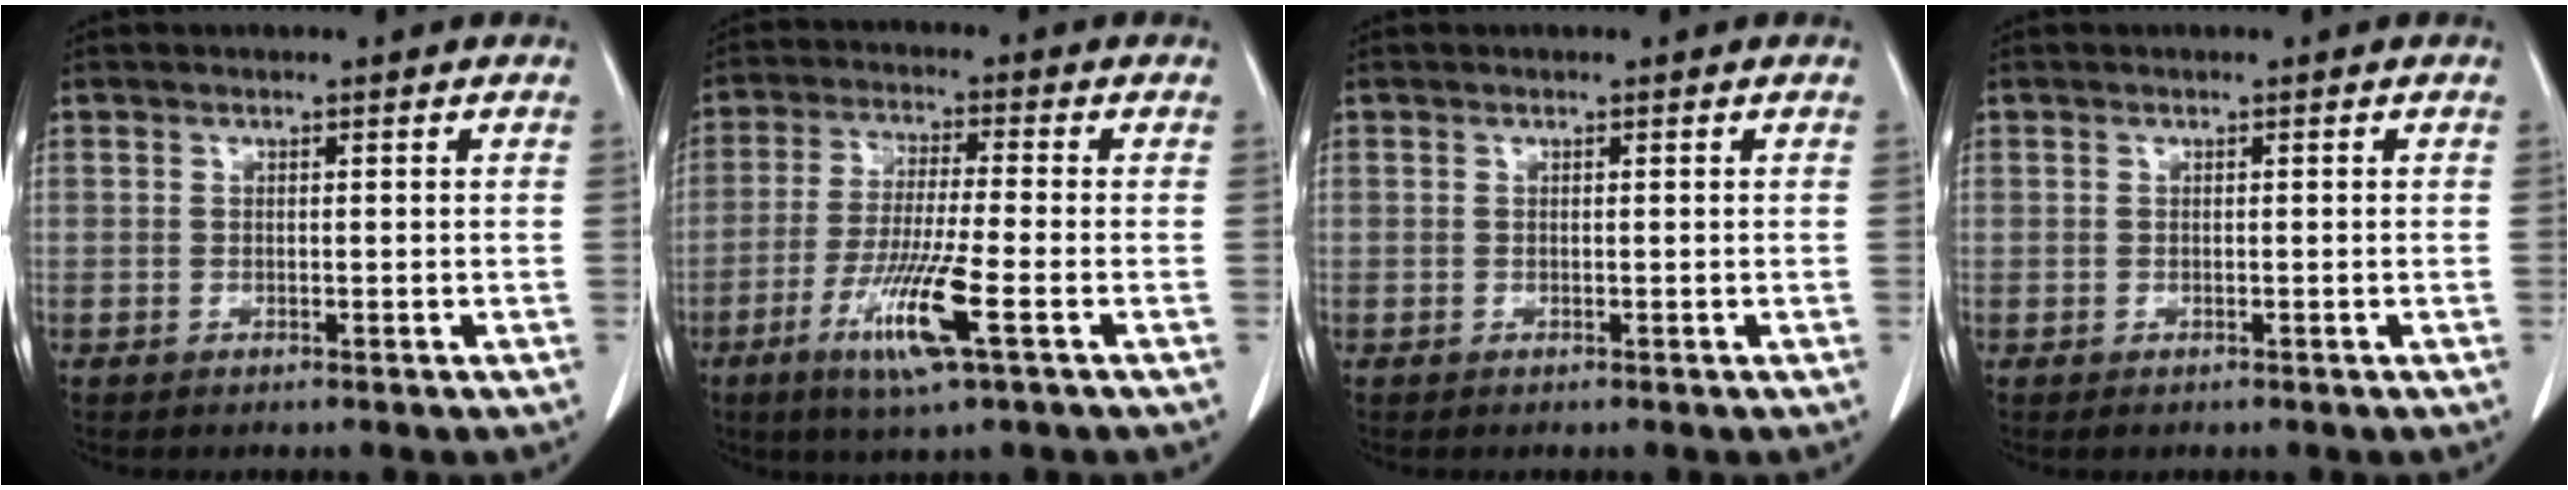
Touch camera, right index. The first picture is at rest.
{"total": 10.2, "force": [-4.2, 0.1, 9.2], "torque": [-0.182, -0.020, -0.079]}
{"total": 0.0}
{"total": 0.7, "force": [-0.3, 0.6, 0.1], "torque": [-0.002, 0.004, -0.002]}